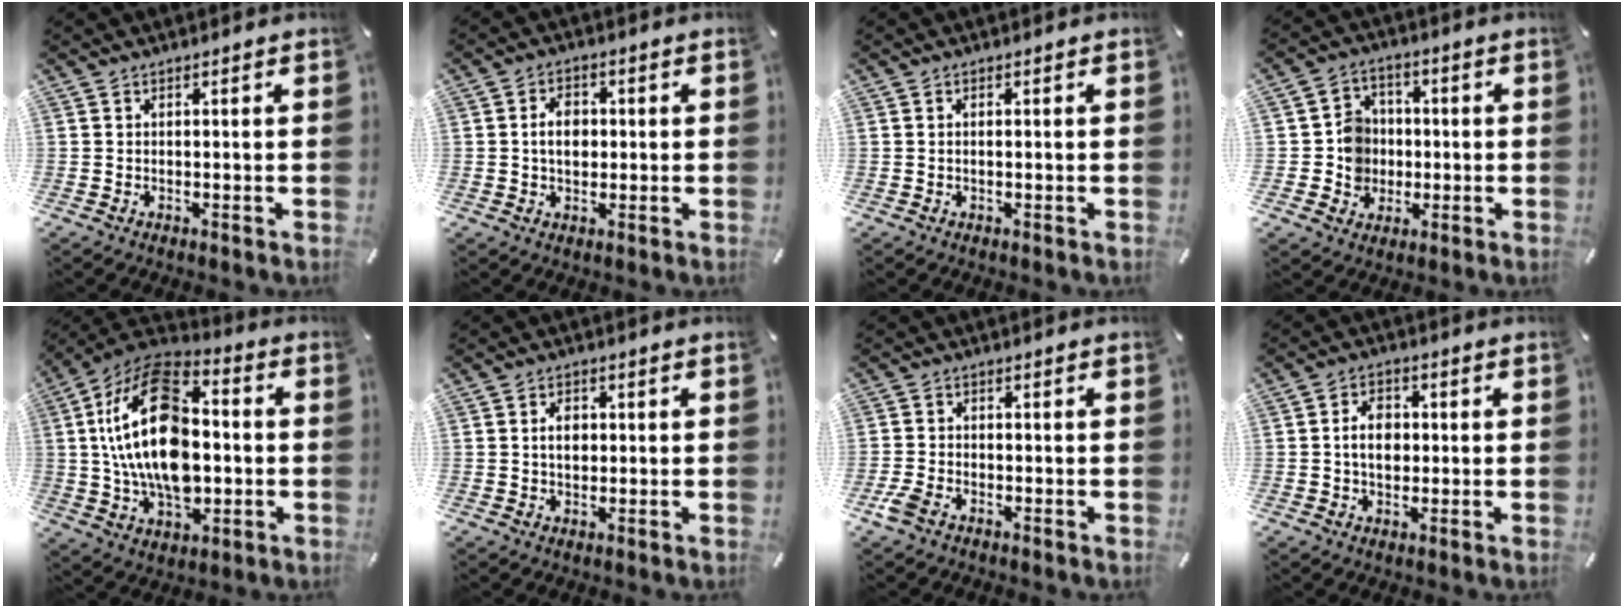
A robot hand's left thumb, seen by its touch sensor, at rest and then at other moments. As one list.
[{"total": 5.6, "force": [0.2, 4.1, 3.8], "torque": [-0.067, 0.001, -0.003]}, {"total": 0.7, "force": [0.0, 0.2, 0.6], "torque": [-0.014, -0.001, -0.001]}, {"total": 7.8, "force": [-0.6, 7.7, 1.4], "torque": [-0.028, 0.008, -0.003]}, {"total": 23.5, "force": [0.9, 14.9, 18.2], "torque": [-0.369, 0.000, 0.011]}, {"total": 3.9, "force": [0.3, 2.8, 2.7], "torque": [-0.040, 0.002, 0.001]}, {"total": 3.5, "force": [-2.2, 1.9, 2.0], "torque": [-0.059, 0.001, -0.048]}, {"total": 6.3, "force": [0.0, 4.6, 4.3], "torque": [-0.075, 0.004, -0.005]}]